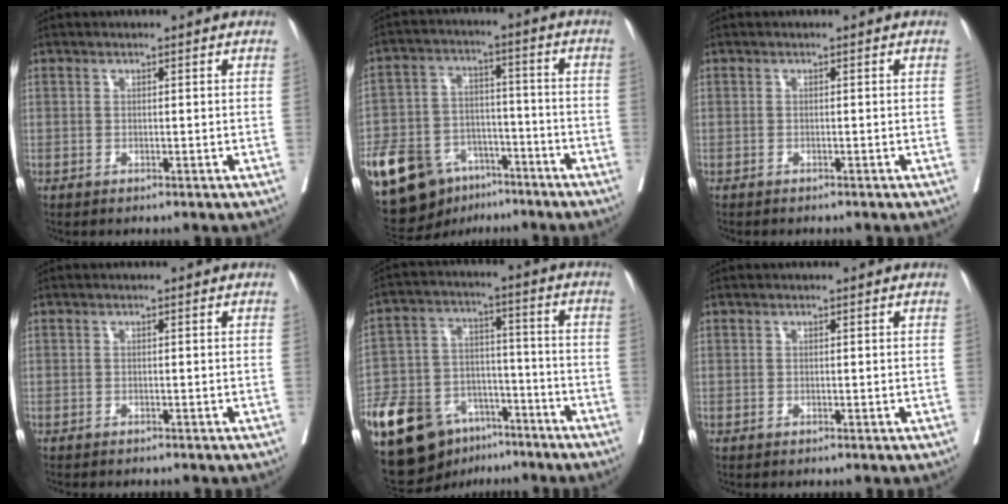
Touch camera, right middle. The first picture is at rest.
{"total": 19.8, "force": [-12.1, 11.5, 10.6], "torque": [-0.240, 0.012, -0.203]}
{"total": 2.2, "force": [-2.0, 0.4, 0.9], "torque": [-0.014, -0.003, -0.024]}
{"total": 3.1, "force": [-2.7, 0.6, 1.2], "torque": [-0.018, -0.004, -0.033]}
{"total": 21.9, "force": [-13.9, 12.4, 11.5], "torque": [-0.274, 0.014, -0.237]}
{"total": 0.0}